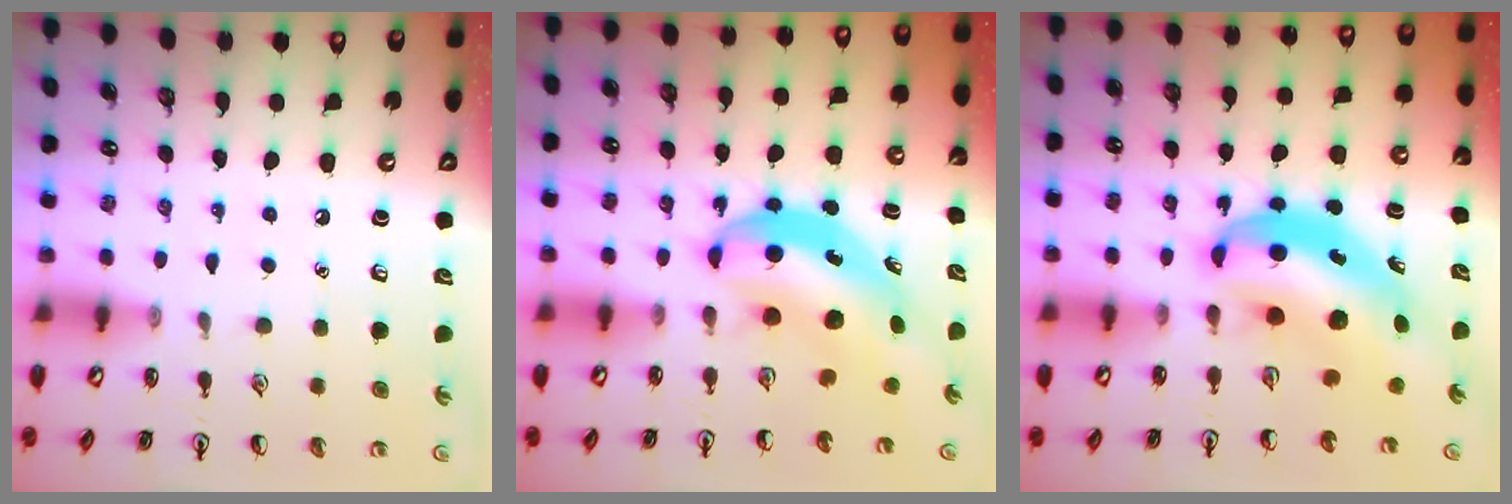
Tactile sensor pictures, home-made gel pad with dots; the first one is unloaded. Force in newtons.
{"total": 7.0, "press": 6.7, "slide": 1.8}
{"total": 8.1, "press": 7.7, "slide": 2.3}